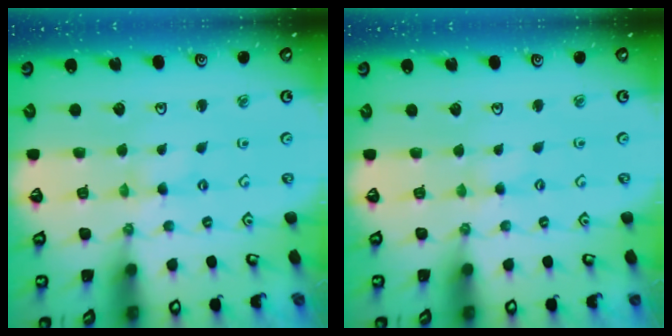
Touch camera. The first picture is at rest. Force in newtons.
{"total": 0.9, "press": 0.9, "slide": 0.1}